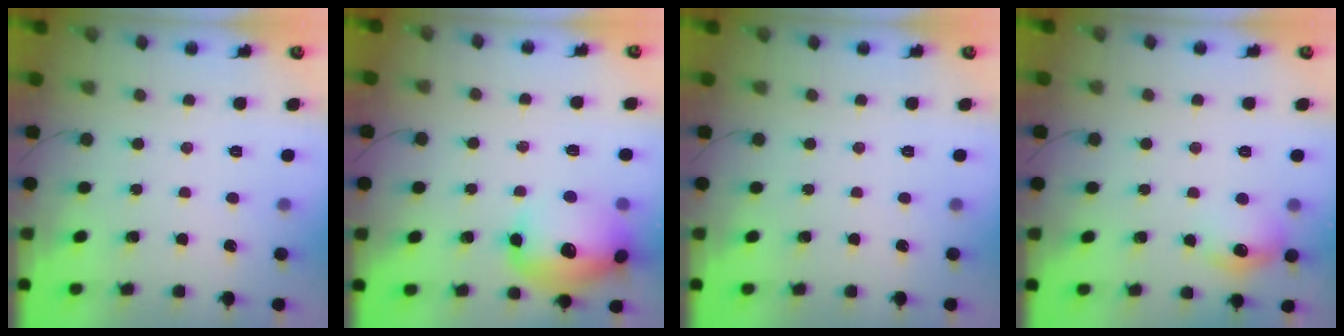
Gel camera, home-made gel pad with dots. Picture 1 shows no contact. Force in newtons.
{"total": 17.3, "press": 17.2, "slide": 1.9}
{"total": 0.0}
{"total": 9.9, "press": 9.8, "slide": 1.0}